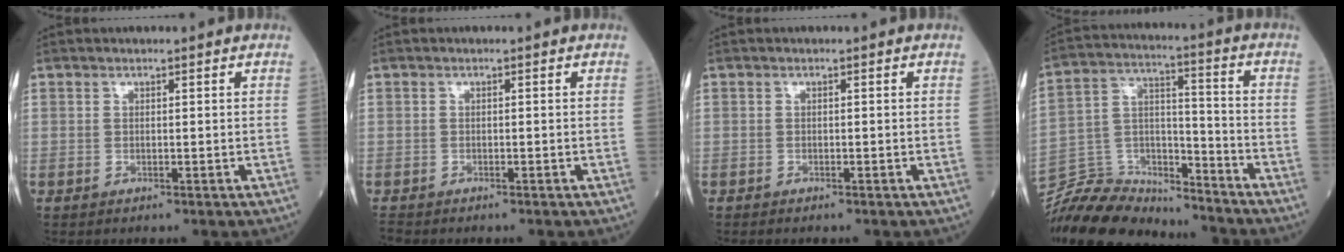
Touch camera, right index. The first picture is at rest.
{"total": 1.6, "force": [-1.5, 0.4, 0.0], "torque": [-0.004, -0.004, -0.028]}
{"total": 1.0, "force": [-0.9, 0.2, 0.4], "torque": [-0.008, -0.002, -0.013]}
{"total": 18.8, "force": [-18.0, 4.2, 3.8], "torque": [-0.085, 0.027, -0.302]}